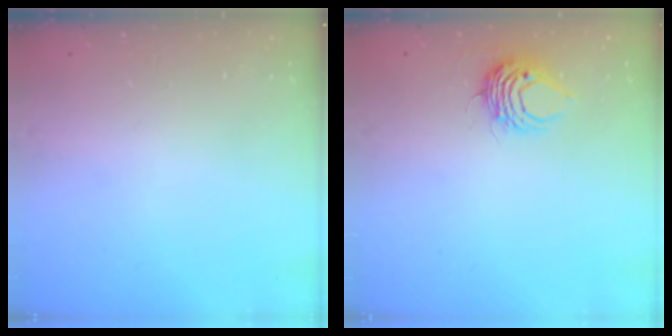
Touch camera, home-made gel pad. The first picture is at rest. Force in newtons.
{"total": 7.4, "press": 7.4, "slide": 0.3}